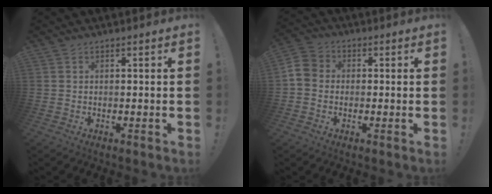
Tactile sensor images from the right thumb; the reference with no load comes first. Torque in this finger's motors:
{"motor_torque": [-0.18, 0.21, 0.00, 0.05, 0.03]}